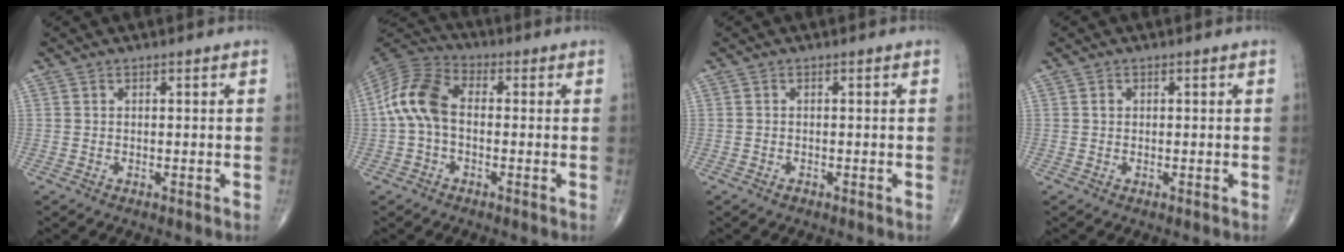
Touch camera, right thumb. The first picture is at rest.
{"total": 10.4, "force": [-0.4, 6.6, 8.0], "torque": [-0.160, 0.029, -0.021]}
{"total": 0.6, "force": [-0.4, 0.3, 0.2], "torque": [-0.001, 0.002, -0.009]}
{"total": 0.7, "force": [0.1, 0.6, 0.3], "torque": [-0.004, 0.001, 0.001]}